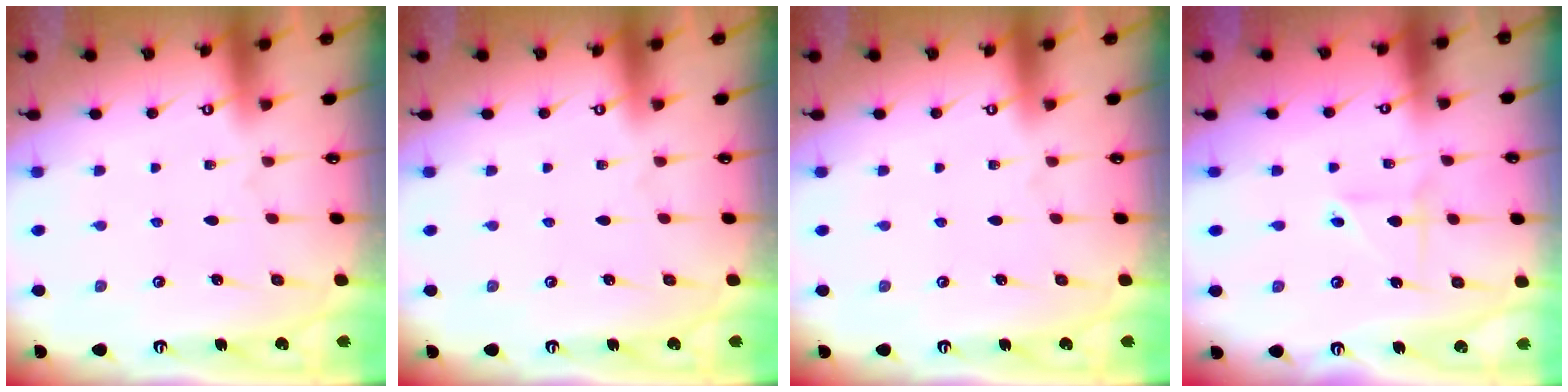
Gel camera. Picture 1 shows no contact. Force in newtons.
{"total": 0.0}
{"total": 0.0}
{"total": 2.1, "press": 2.1, "slide": 0.6}